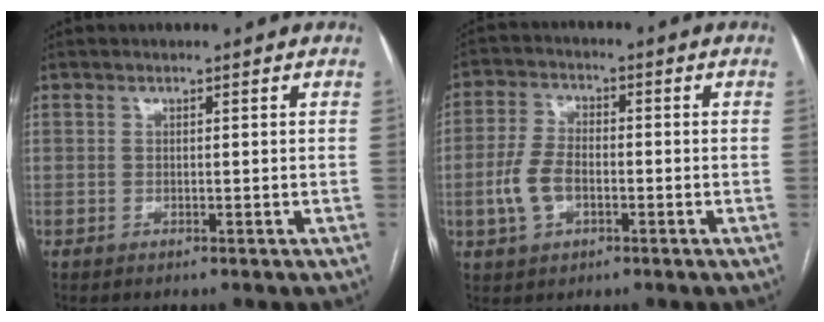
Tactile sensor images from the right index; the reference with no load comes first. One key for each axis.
{"total": 6.8, "fx": -1.8, "fy": 3.9, "fz": 5.2, "tx": -0.123, "ty": 0.012, "tz": -0.033}